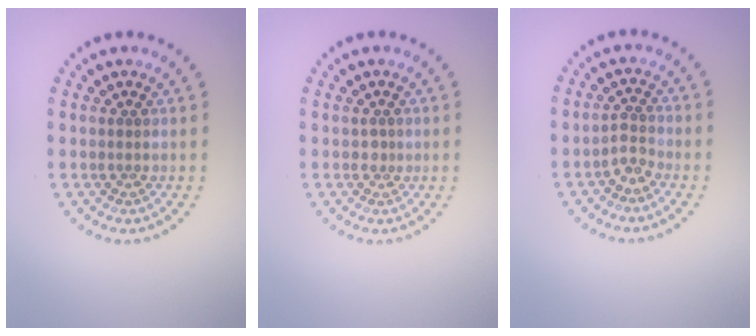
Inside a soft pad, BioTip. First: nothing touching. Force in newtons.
{"total": 0.8, "press": 0.3, "slide": 0.7}
{"total": 1.7, "press": 1.1, "slide": 1.3}